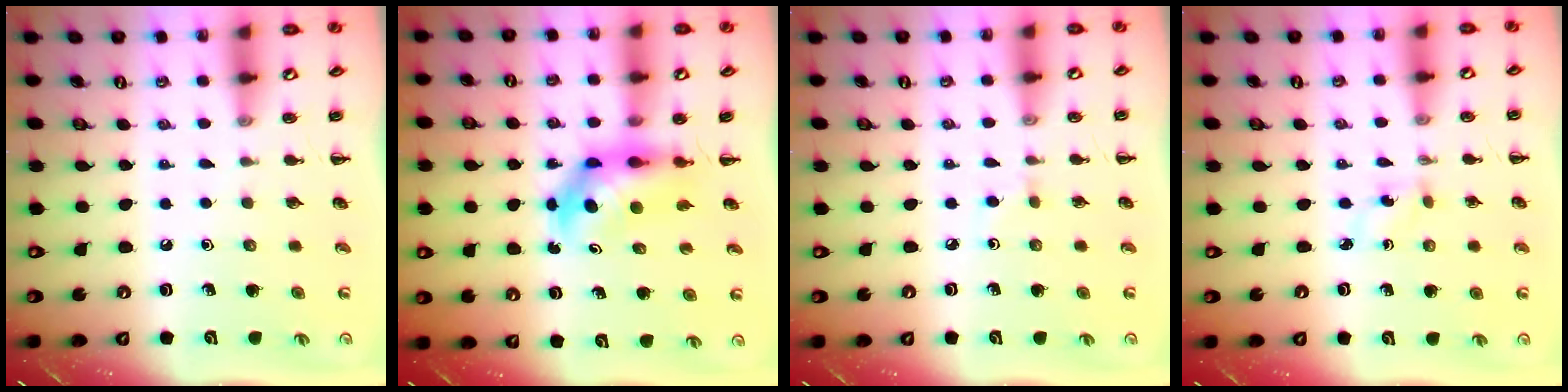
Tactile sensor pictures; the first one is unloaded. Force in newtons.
{"total": 5.4, "press": 5.3, "slide": 0.9}
{"total": 2.0, "press": 1.7, "slide": 1.0}
{"total": 2.2, "press": 2.1, "slide": 0.8}